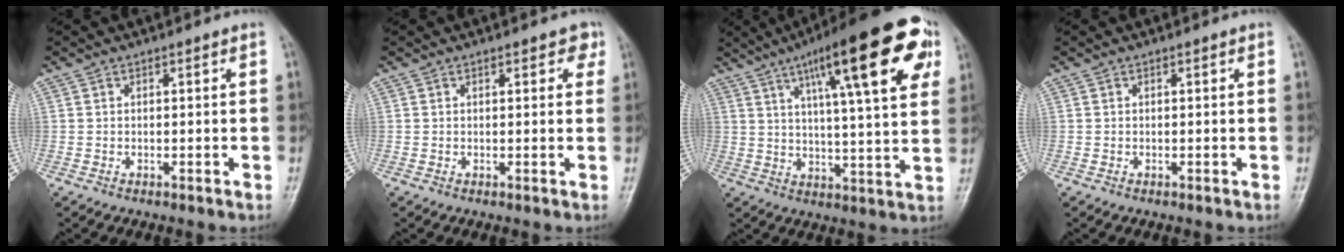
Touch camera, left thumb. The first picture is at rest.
{"total": 2.6, "force": [1.4, 1.4, 1.6], "torque": [-0.002, -0.002, 0.013]}
{"total": 23.3, "force": [10.4, 5.4, 20.2], "torque": [-0.275, -0.002, 0.148]}
{"total": 0.0}